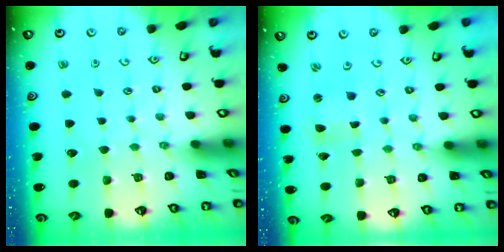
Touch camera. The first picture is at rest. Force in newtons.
{"total": 0.9, "press": 0.9, "slide": 0.2}